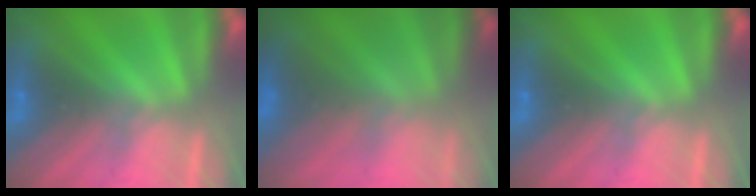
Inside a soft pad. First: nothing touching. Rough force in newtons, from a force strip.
{"total": 3.1}
{"total": 0.0}